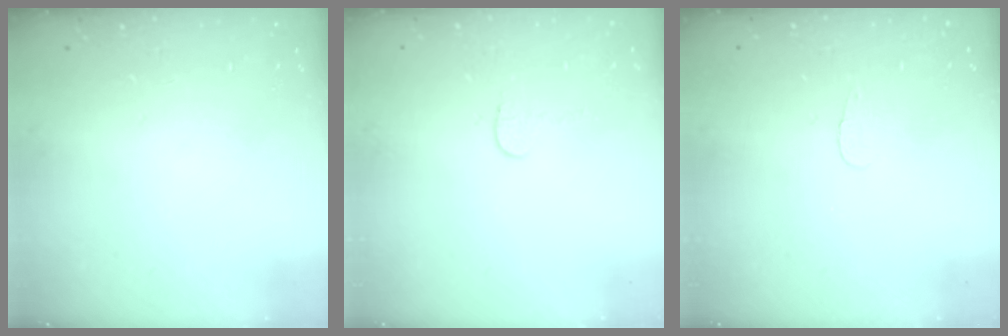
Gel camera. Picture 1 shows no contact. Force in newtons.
{"total": 4.0, "press": 4.0, "slide": 0.3}
{"total": 3.4, "press": 3.4, "slide": 0.4}